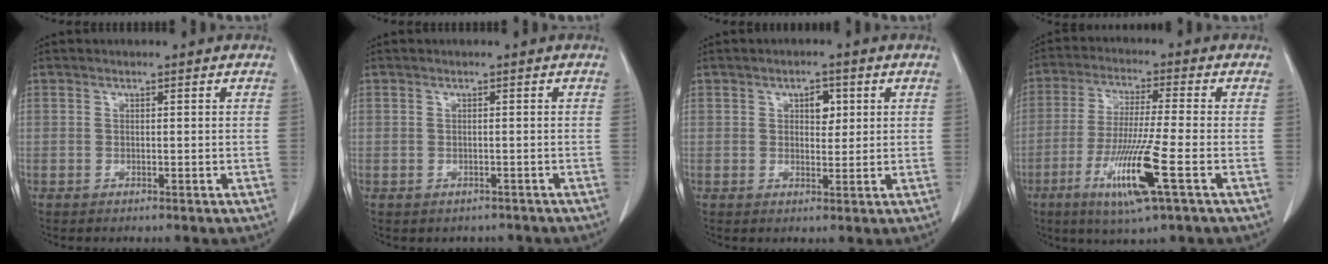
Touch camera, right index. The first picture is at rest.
{"total": 2.2, "force": [-1.6, 1.5, 0.0], "torque": [-0.002, 0.004, -0.022]}
{"total": 3.0, "force": [1.1, 1.8, 2.2], "torque": [-0.029, 0.003, 0.015]}
{"total": 11.6, "force": [-4.6, -0.4, 10.7], "torque": [-0.213, -0.026, -0.088]}